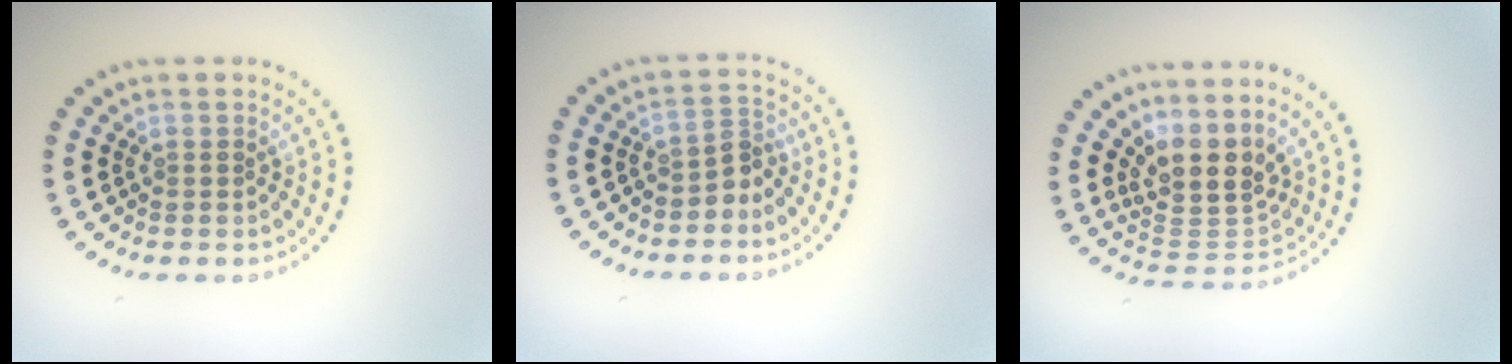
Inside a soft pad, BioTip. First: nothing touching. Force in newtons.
{"total": 2.0, "press": 1.5, "slide": 1.3}
{"total": 4.5, "press": 3.5, "slide": 2.8}